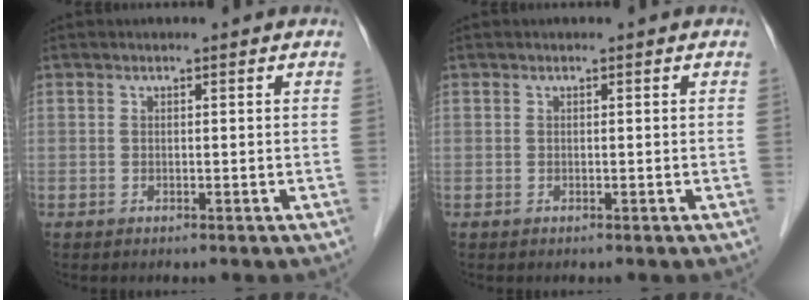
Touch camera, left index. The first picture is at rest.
{"total": 0.0}